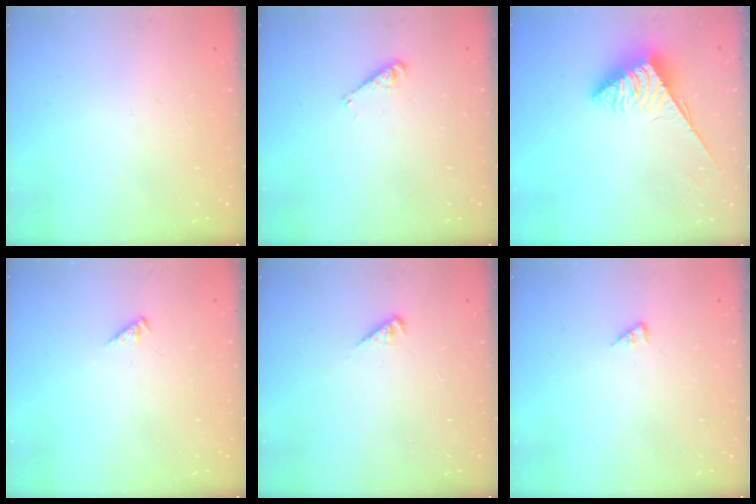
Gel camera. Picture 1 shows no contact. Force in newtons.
{"total": 2.9, "press": 2.9, "slide": 0.3}
{"total": 4.0, "press": 3.9, "slide": 0.6}
{"total": 1.2, "press": 1.1, "slide": 0.3}
{"total": 2.4, "press": 2.3, "slide": 0.5}
{"total": 1.0, "press": 0.9, "slide": 0.2}